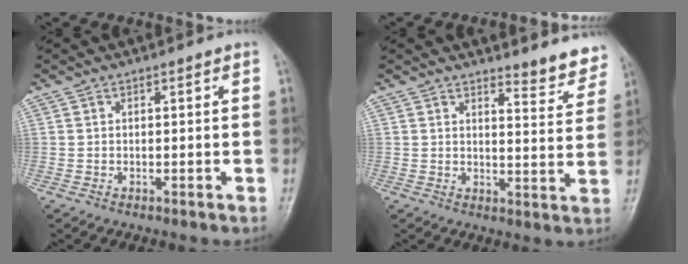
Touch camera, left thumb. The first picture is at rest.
{"total": 7.1, "force": [6.3, 1.3, 2.9], "torque": [-0.025, -0.062, 0.081]}